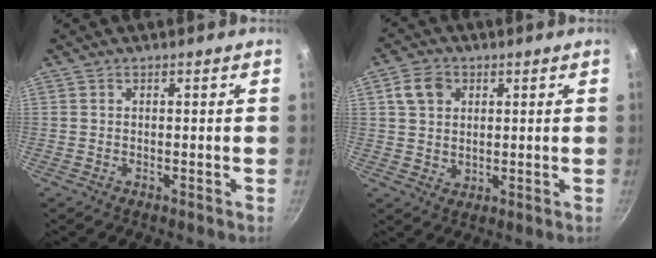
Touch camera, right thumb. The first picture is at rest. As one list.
[{"total": 6.3, "force": [2.1, 5.1, 3.2], "torque": [-0.039, -0.002, 0.036]}]